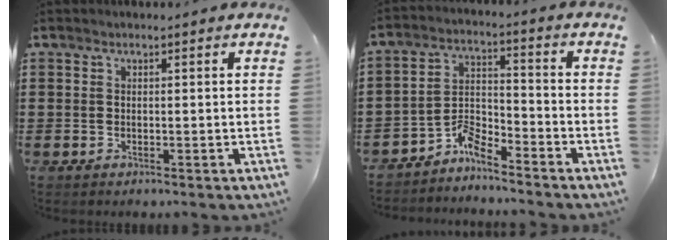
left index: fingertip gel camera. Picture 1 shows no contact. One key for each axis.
{"total": 5.4, "fx": -5.1, "fy": 1.1, "fz": 1.5, "tx": -0.038, "ty": 0.006, "tz": -0.104}